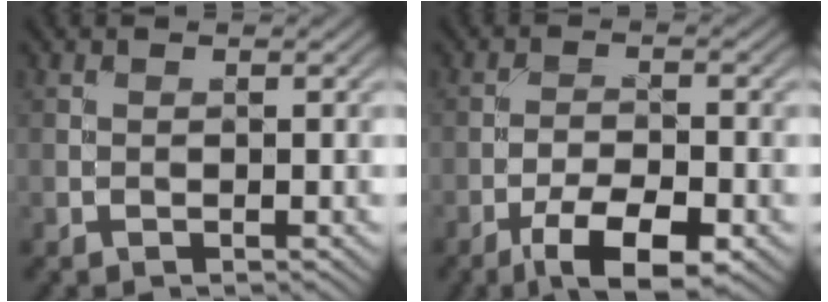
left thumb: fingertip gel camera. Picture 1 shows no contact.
{"total": 7.8, "force": [-4.6, 2.6, 5.8], "torque": [-0.097, -0.002, -0.078]}